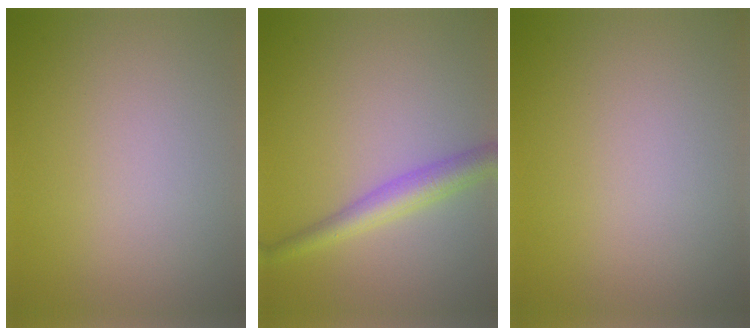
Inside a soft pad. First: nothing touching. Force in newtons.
{"total": 3.5, "press": 3.5, "slide": 0.1}
{"total": 0.0}